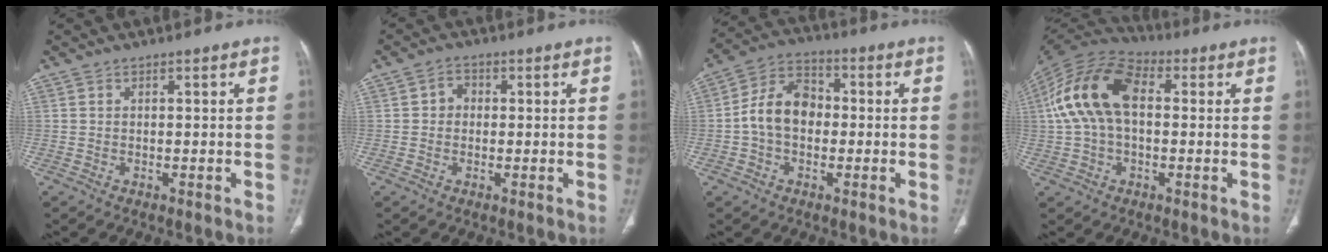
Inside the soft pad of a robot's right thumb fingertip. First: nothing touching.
{"total": 2.7, "force": [0.1, 2.4, 1.3], "torque": [-0.007, 0.009, -0.003]}
{"total": 10.1, "force": [-0.7, 7.2, 7.0], "torque": [-0.115, 0.031, -0.025]}
{"total": 15.9, "force": [1.9, 9.6, 12.5], "torque": [-0.248, 0.039, 0.025]}